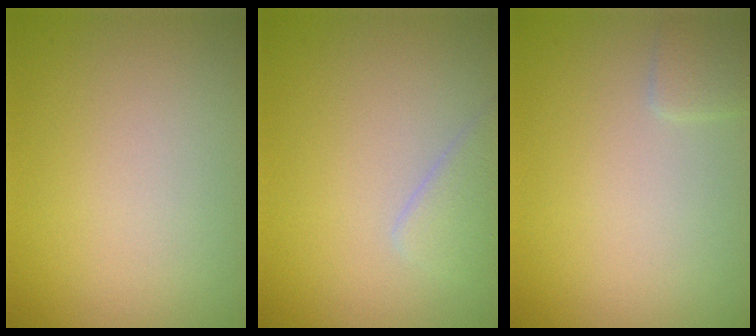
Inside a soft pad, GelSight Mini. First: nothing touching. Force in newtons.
{"total": 2.0, "press": 2.0, "slide": 0.1}
{"total": 1.1, "press": 1.1, "slide": 0.1}